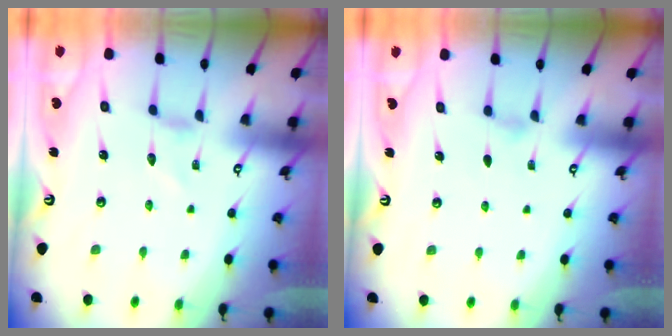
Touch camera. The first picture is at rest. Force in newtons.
{"total": 1.3, "press": 1.3, "slide": 0.3}